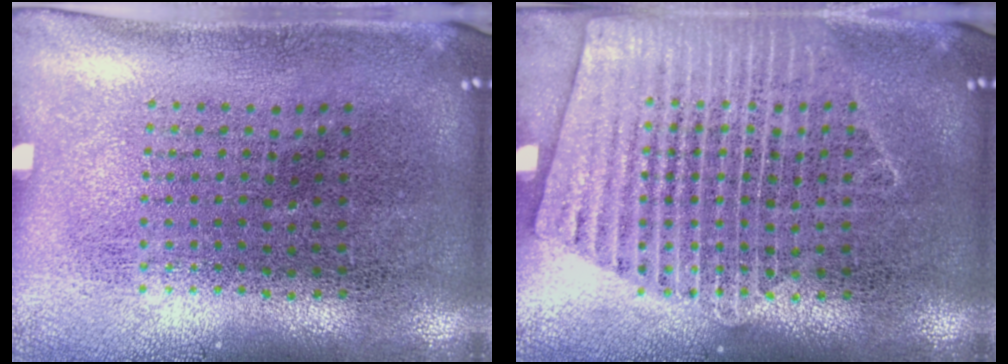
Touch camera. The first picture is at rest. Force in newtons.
{"total": 2.9, "press": 2.9, "slide": 0.3}